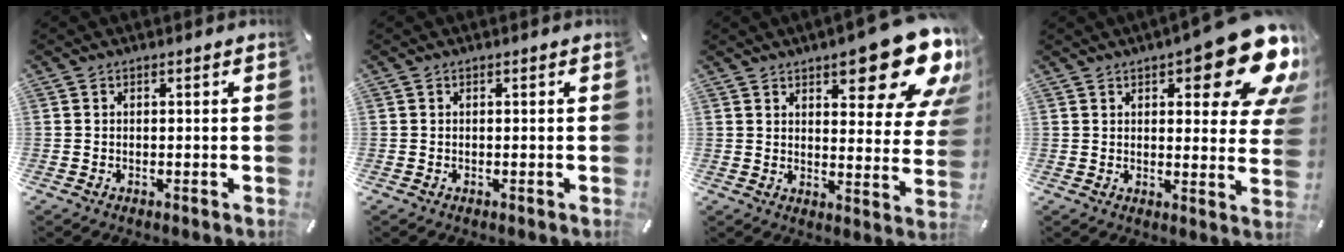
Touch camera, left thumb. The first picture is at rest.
{"total": 0.0}
{"total": 17.8, "force": [11.1, 6.6, 12.3], "torque": [-0.152, -0.076, 0.181]}
{"total": 18.0, "force": [9.9, 6.3, 13.6], "torque": [-0.165, -0.071, 0.160]}